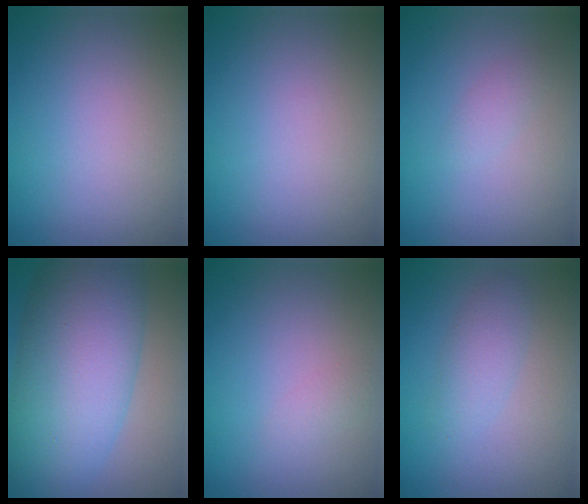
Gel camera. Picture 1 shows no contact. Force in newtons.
{"total": 0.0}
{"total": 1.0, "press": 1.0, "slide": 0.1}
{"total": 11.8, "press": 11.8, "slide": 0.2}
{"total": 0.7, "press": 0.7, "slide": 0.0}
{"total": 2.2, "press": 2.2, "slide": 0.1}